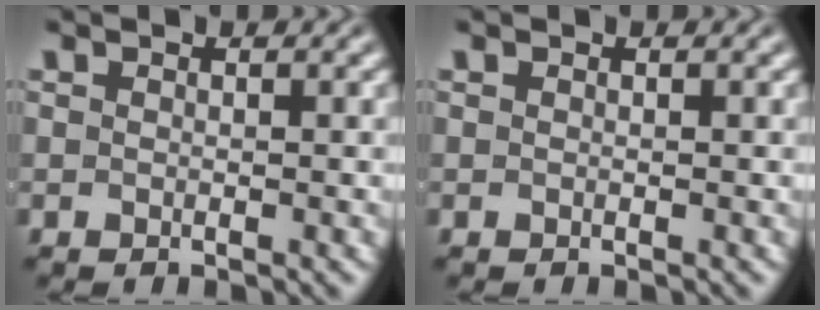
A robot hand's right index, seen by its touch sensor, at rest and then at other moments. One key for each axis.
{"total": 0.0}